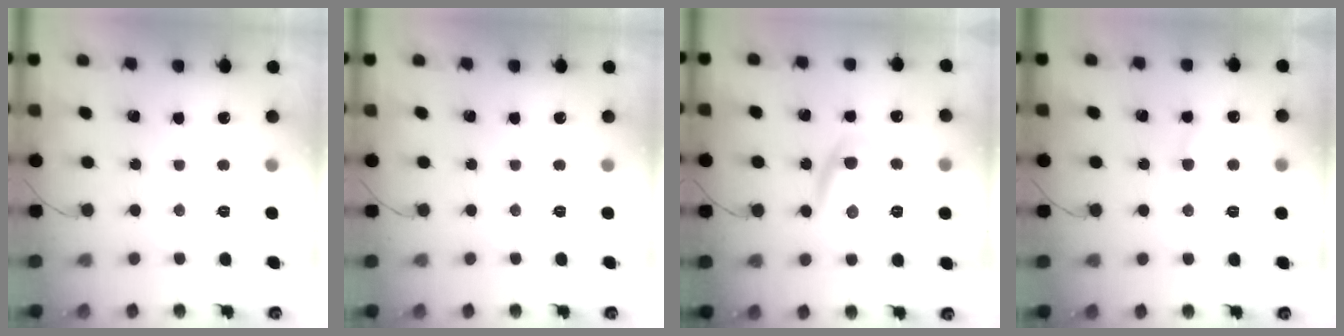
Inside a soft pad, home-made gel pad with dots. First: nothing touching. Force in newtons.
{"total": 0.0}
{"total": 5.6, "press": 5.4, "slide": 1.5}
{"total": 4.4, "press": 4.3, "slide": 0.9}